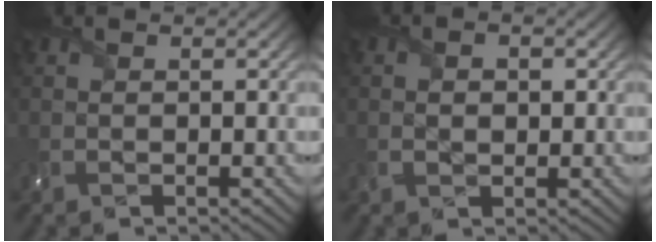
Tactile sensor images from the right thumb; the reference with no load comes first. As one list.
[{"total": 2.1, "force": [0.2, 1.5, 1.5], "torque": [-0.027, -0.005, 0.007]}]